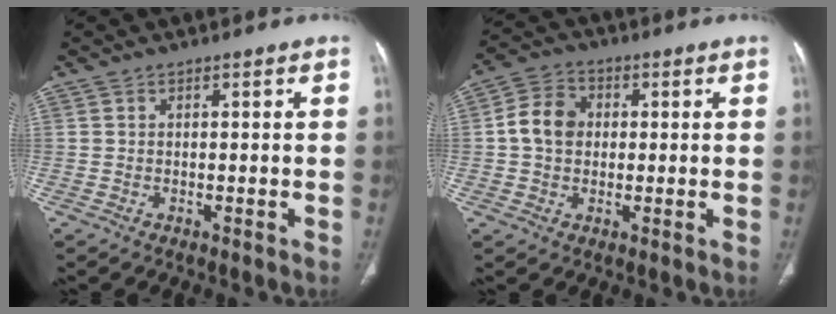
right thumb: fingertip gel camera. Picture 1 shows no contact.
{"total": 7.5, "force": [0.5, 6.1, 4.4], "torque": [-0.072, 0.015, 0.002]}